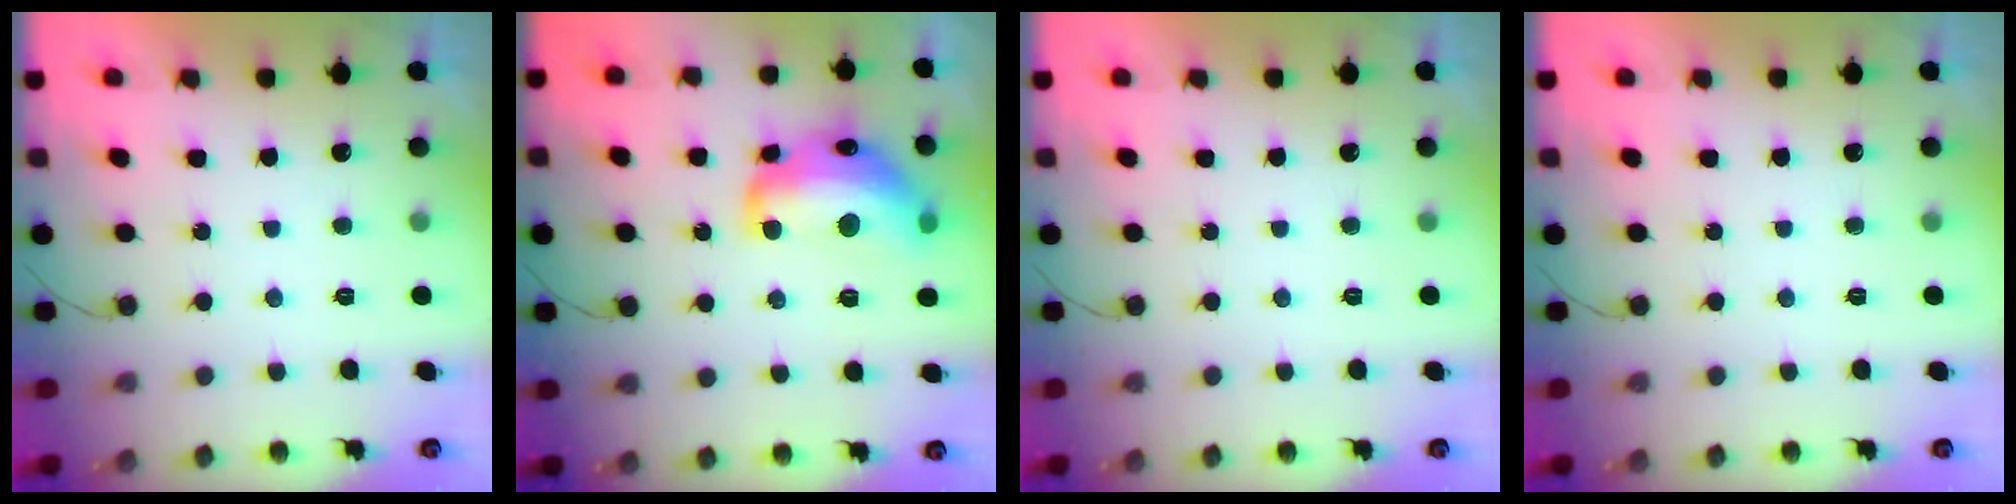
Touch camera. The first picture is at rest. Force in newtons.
{"total": 17.1, "press": 17.1, "slide": 0.9}
{"total": 0.0}
{"total": 0.0}